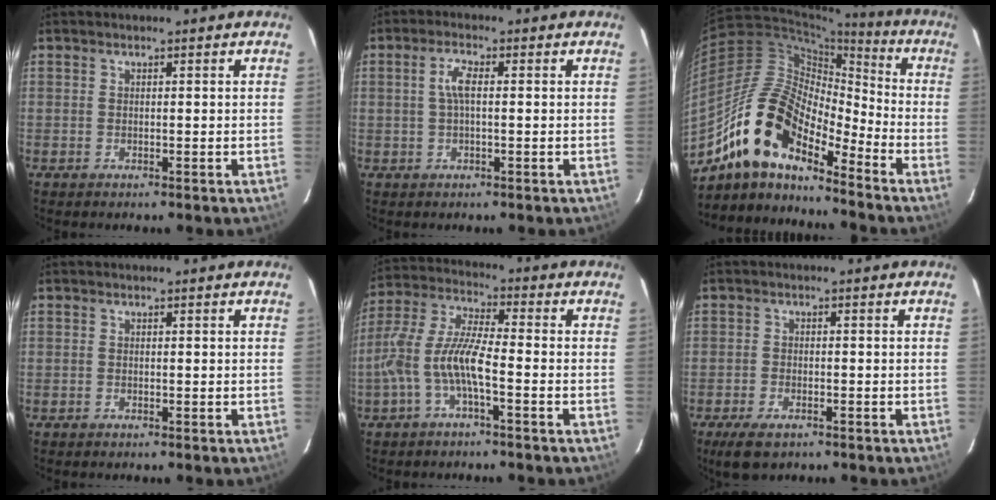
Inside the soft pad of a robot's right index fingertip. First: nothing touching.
{"total": 3.3, "force": [0.3, 1.0, 3.1], "torque": [-0.064, 0.006, 0.005]}
{"total": 16.2, "force": [-12.1, 5.6, 9.1], "torque": [-0.160, 0.003, -0.244]}
{"total": 0.0}
{"total": 9.9, "force": [-3.4, 2.1, 9.0], "torque": [-0.205, 0.009, -0.065]}
{"total": 5.3, "force": [-3.6, 2.4, 3.1], "torque": [-0.081, -0.014, -0.063]}